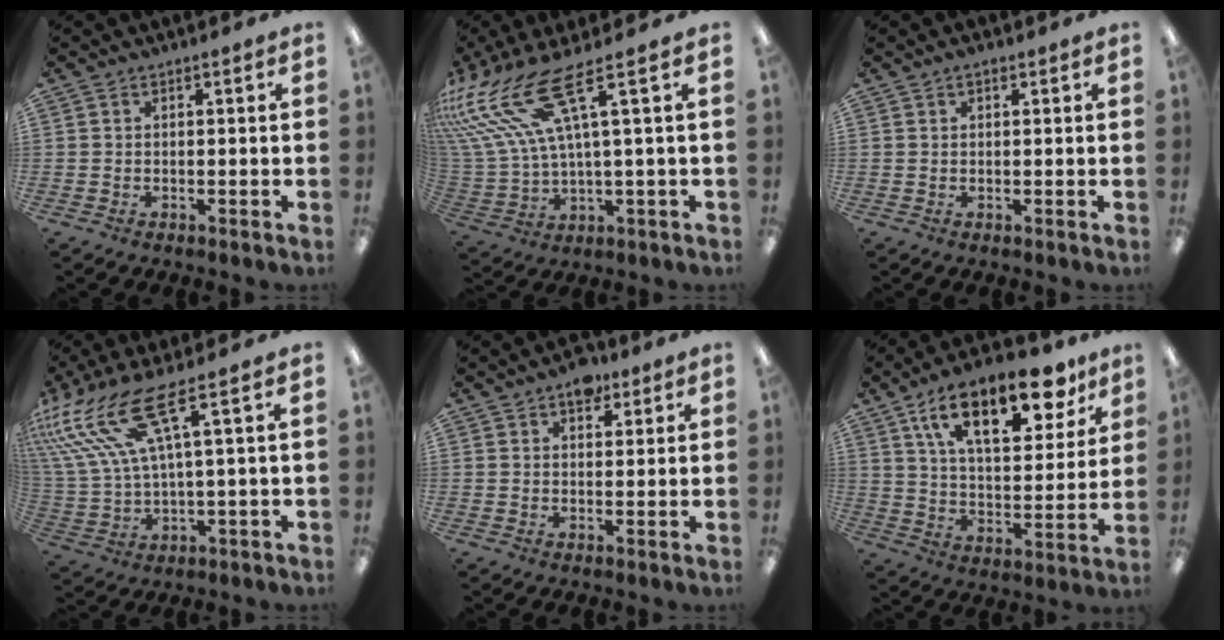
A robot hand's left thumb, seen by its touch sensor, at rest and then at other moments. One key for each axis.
{"total": 17.1, "fx": 9.5, "fy": 5.3, "fz": 13.2, "tx": -0.299, "ty": -0.048, "tz": 0.164}
{"total": 1.1, "fx": 0.7, "fy": 0.4, "fz": 0.7, "tx": -0.007, "ty": -0.002, "tz": 0.010}
{"total": 17.9, "fx": 8.9, "fy": 5.6, "fz": 14.5, "tx": -0.330, "ty": -0.041, "tz": 0.149}
{"total": 5.1, "fx": 3.3, "fy": 3.0, "fz": 2.5, "tx": -0.016, "ty": -0.011, "tz": 0.053}
{"total": 21.1, "fx": 12.6, "fy": 9.5, "fz": 14.0, "tx": -0.213, "ty": -0.055, "tz": 0.208}